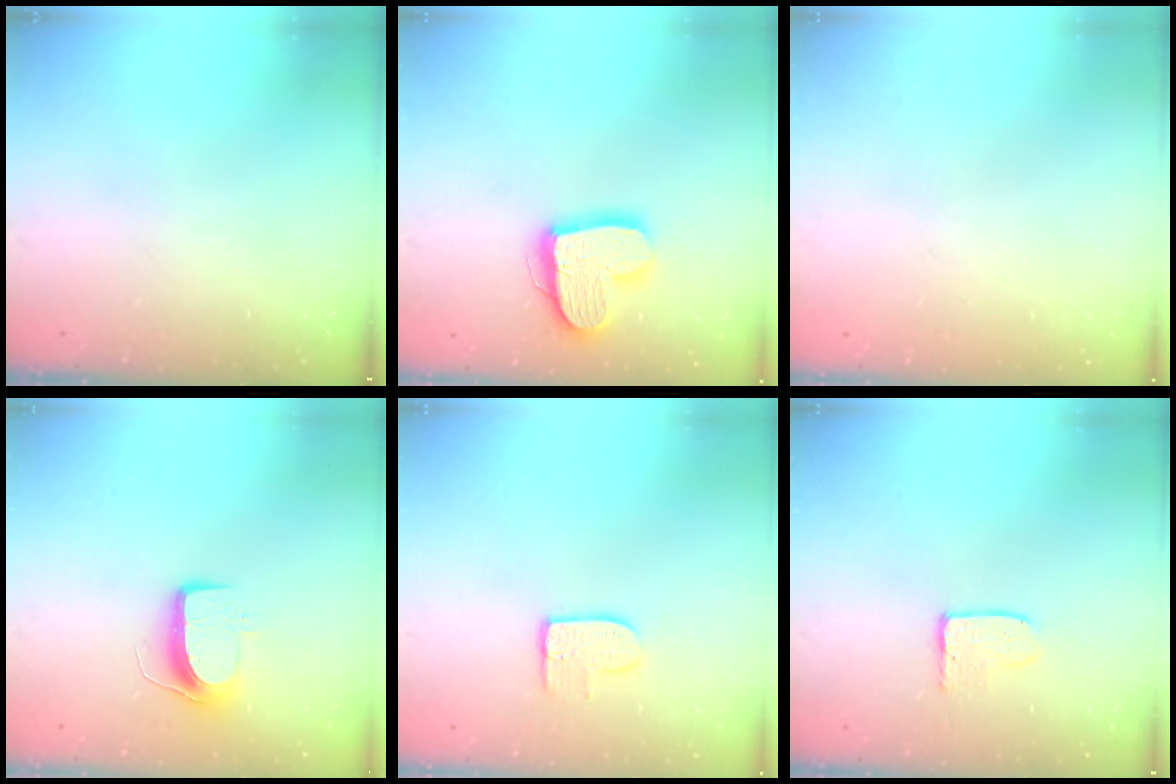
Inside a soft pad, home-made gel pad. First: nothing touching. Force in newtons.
{"total": 16.0, "press": 16.0, "slide": 1.5}
{"total": 0.0}
{"total": 9.9, "press": 9.8, "slide": 1.1}
{"total": 7.9, "press": 7.9, "slide": 0.5}
{"total": 3.6, "press": 3.6, "slide": 0.3}